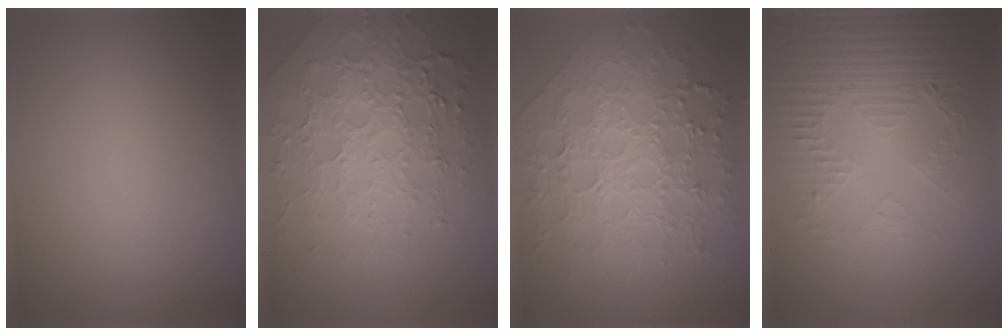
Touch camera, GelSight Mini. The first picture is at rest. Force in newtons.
{"total": 7.2, "press": 5.2, "slide": 5.0}
{"total": 8.8, "press": 6.3, "slide": 6.1}
{"total": 5.2, "press": 3.5, "slide": 3.9}